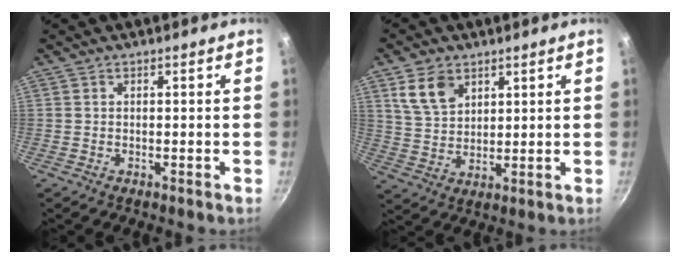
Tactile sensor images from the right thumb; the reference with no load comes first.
{"total": 8.0, "force": [4.1, 5.4, 4.3], "torque": [-0.060, -0.016, 0.085]}